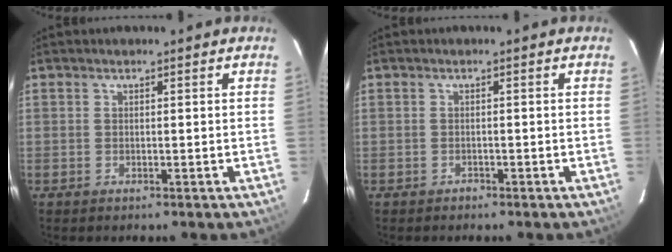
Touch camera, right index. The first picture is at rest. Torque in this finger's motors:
{"motor_torque": [-0.10, -0.06, -0.02, 0.00]}